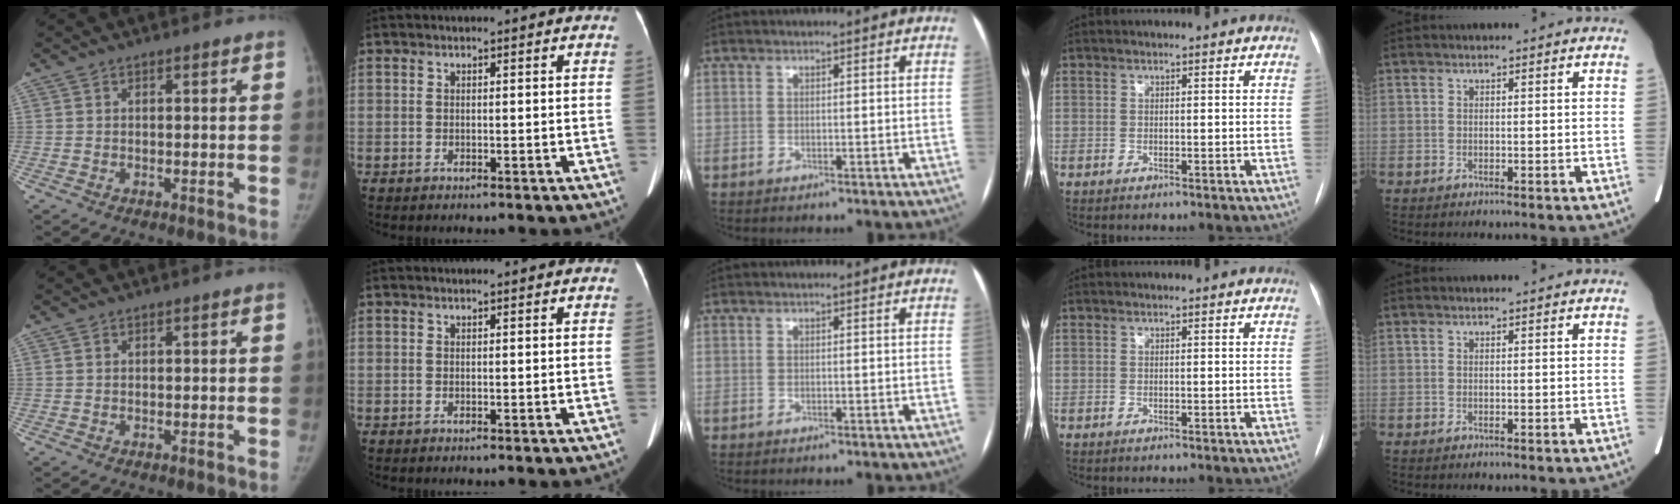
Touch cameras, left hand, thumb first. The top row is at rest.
{"index": {"total": 0.9, "force": [0.8, 0.0, 0.4], "torque": [-0.009, 0.001, 0.010]}}